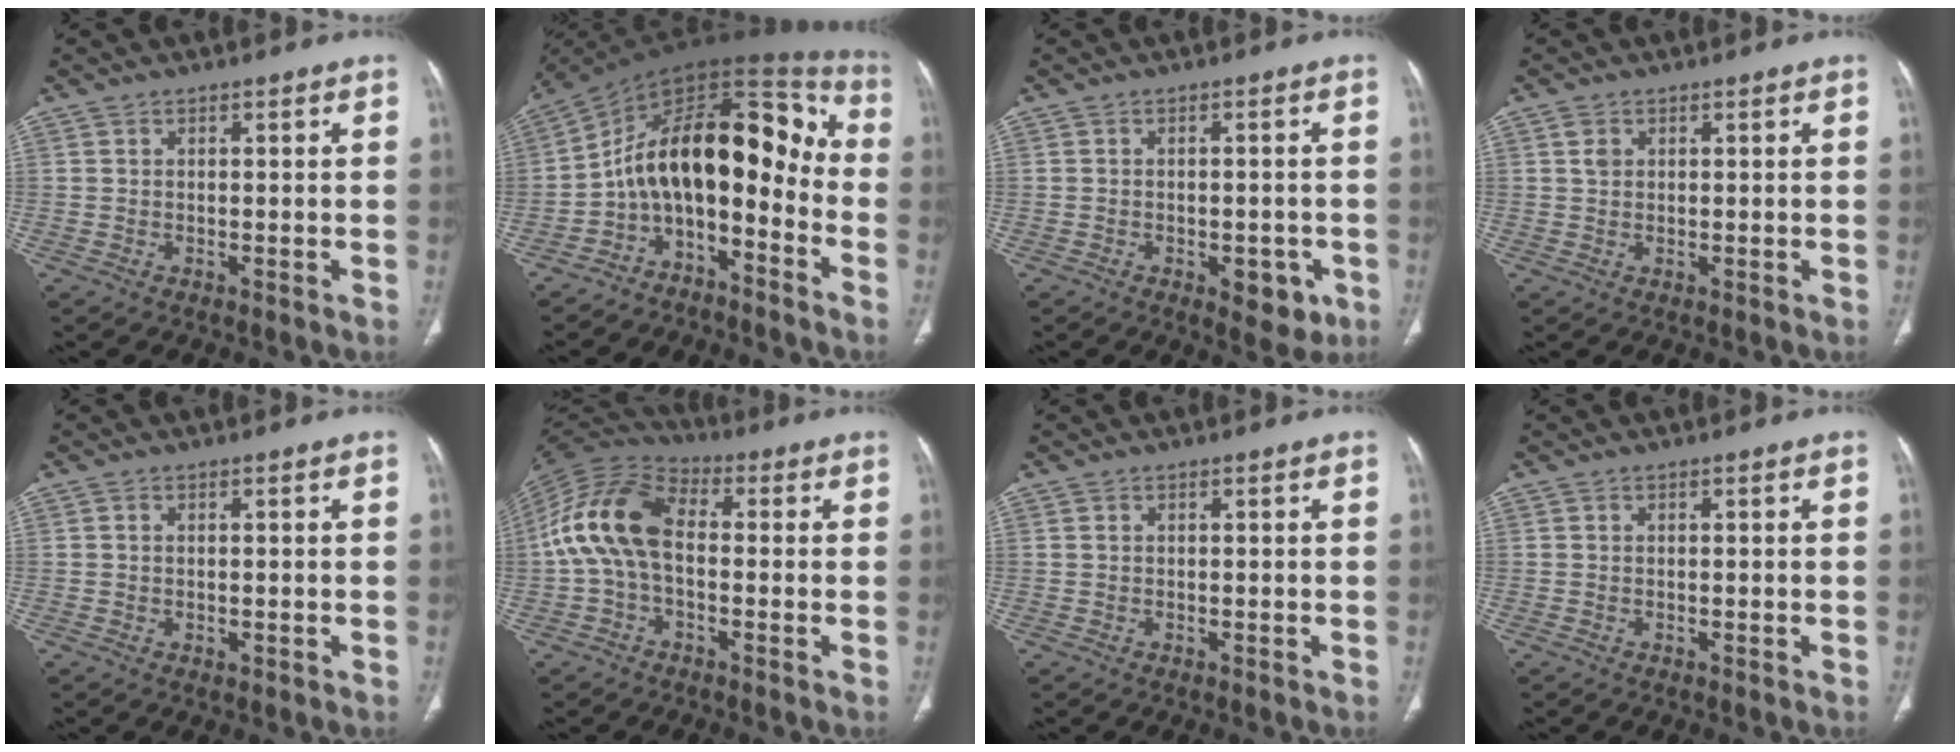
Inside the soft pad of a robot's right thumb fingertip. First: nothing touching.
{"total": 17.3, "force": [-5.4, 9.2, 13.6], "torque": [-0.176, 0.132, -0.099]}
{"total": 6.2, "force": [-2.5, 3.2, 4.7], "torque": [-0.040, 0.008, -0.022]}
{"total": 1.7, "force": [0.6, 1.3, 1.0], "torque": [-0.016, 0.000, 0.014]}
{"total": 0.9, "force": [-0.1, 0.5, 0.7], "torque": [-0.015, -0.004, 0.001]}
{"total": 13.4, "force": [-0.2, 8.2, 10.6], "torque": [-0.208, 0.035, -0.016]}
{"total": 0.0}
{"total": 0.0}